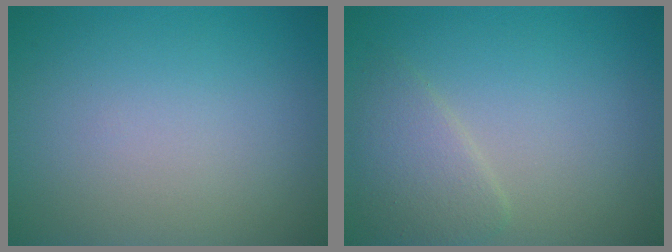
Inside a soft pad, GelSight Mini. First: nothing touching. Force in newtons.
{"total": 2.6, "press": 2.6, "slide": 0.0}